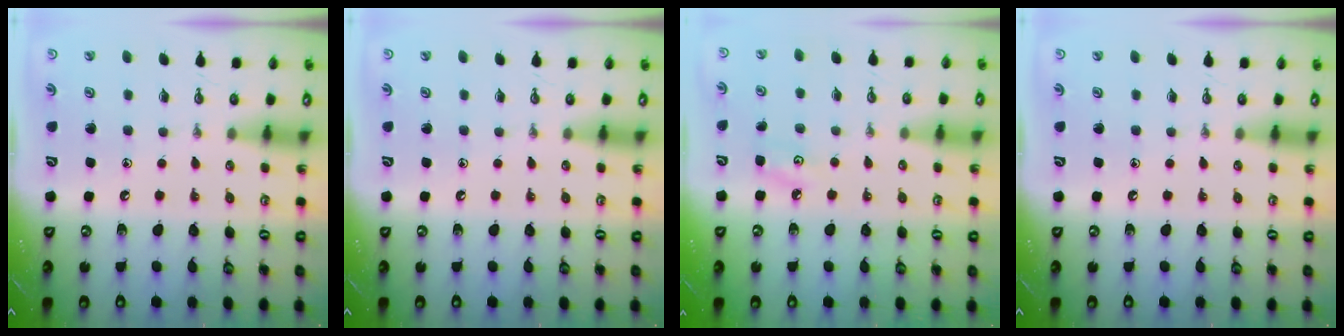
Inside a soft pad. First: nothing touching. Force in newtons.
{"total": 0.0}
{"total": 4.6, "press": 4.5, "slide": 0.8}
{"total": 0.0}